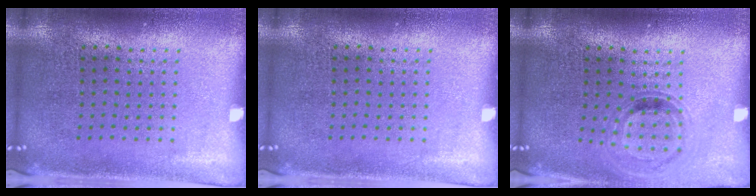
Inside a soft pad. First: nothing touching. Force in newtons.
{"total": 0.0}
{"total": 0.8, "press": 0.7, "slide": 0.2}